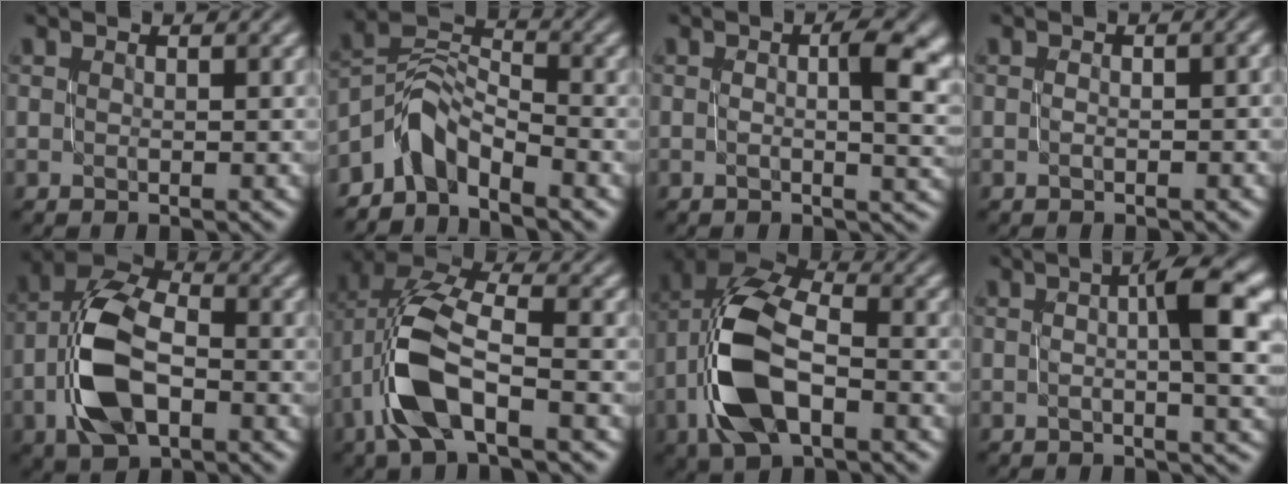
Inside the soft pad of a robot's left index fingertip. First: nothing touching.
{"total": 4.0, "force": [-3.2, 1.8, 1.6], "torque": [-0.022, 0.016, -0.072]}
{"total": 6.2, "force": [0.6, 2.3, 5.8], "torque": [-0.069, 0.003, 0.008]}
{"total": 1.1, "force": [-0.3, 0.4, 1.0], "torque": [-0.012, 0.000, -0.006]}
{"total": 7.9, "force": [-1.9, 4.6, 6.1], "torque": [-0.134, 0.013, -0.044]}
{"total": 8.2, "force": [-2.6, 3.9, 6.7], "torque": [-0.156, 0.011, -0.057]}
{"total": 9.8, "force": [-2.4, 5.4, 7.9], "torque": [-0.176, 0.010, -0.053]}
{"total": 5.5, "force": [0.5, 1.2, 5.4], "torque": [-0.073, 0.010, 0.004]}